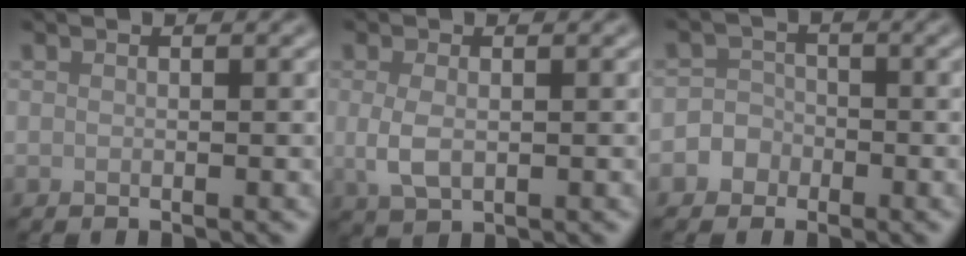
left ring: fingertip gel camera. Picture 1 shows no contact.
{"total": 2.6, "force": [0.0, 1.5, 2.2], "torque": [-0.050, -0.004, 0.002]}
{"total": 3.0, "force": [-1.4, 2.6, 0.4], "torque": [0.024, 0.006, -0.038]}